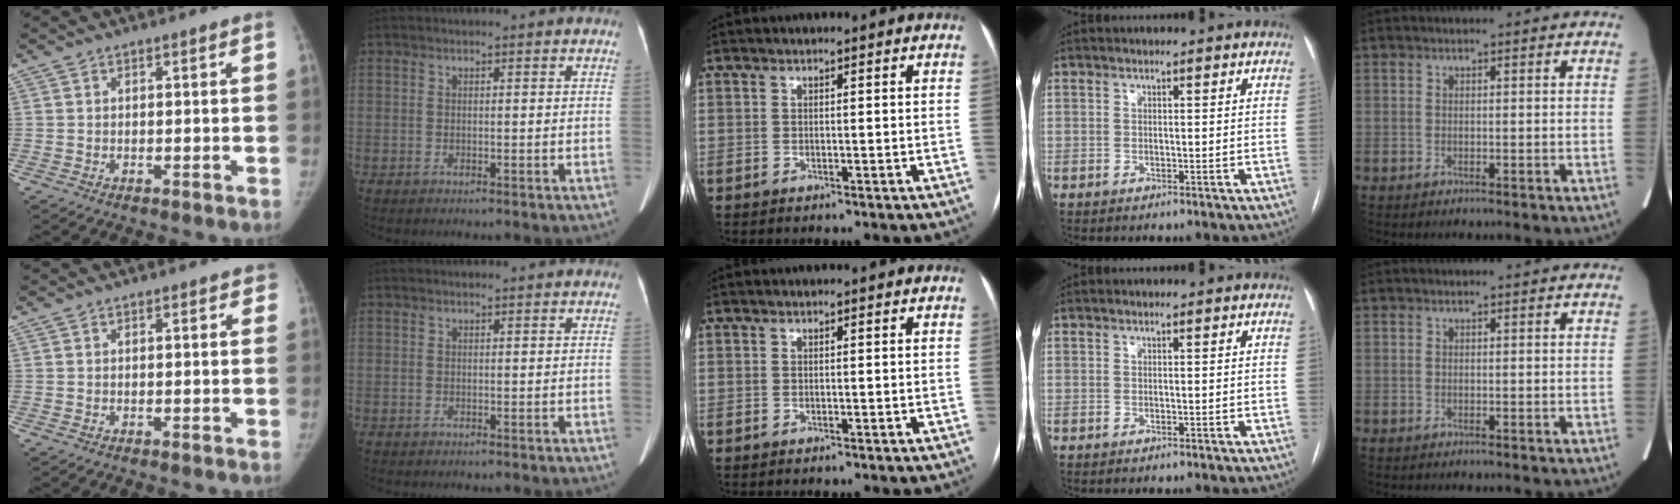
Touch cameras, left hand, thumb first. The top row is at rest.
{"thumb": {"total": 1.2, "force": [0.5, 0.7, 0.9], "torque": [0.005, 0.002, -0.001]}}